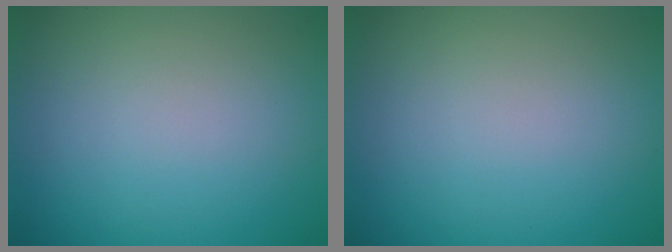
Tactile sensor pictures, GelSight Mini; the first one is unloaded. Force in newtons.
{"total": 0.0}